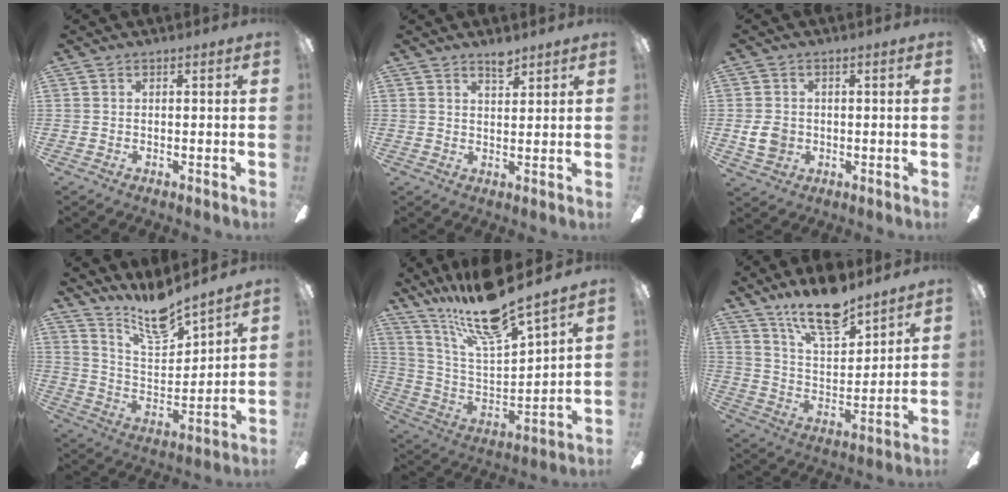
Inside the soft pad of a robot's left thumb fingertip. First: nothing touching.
{"total": 3.4, "force": [3.0, 0.9, 1.4], "torque": [-0.007, -0.018, 0.049]}
{"total": 5.2, "force": [-0.3, 4.3, 2.9], "torque": [-0.057, 0.004, -0.006]}
{"total": 12.9, "force": [11.1, 3.0, 5.9], "torque": [-0.119, -0.069, 0.196]}
{"total": 17.9, "force": [14.9, 2.4, 9.6], "torque": [-0.202, -0.100, 0.255]}
{"total": 15.0, "force": [11.8, 4.9, 7.9], "torque": [-0.145, -0.064, 0.207]}